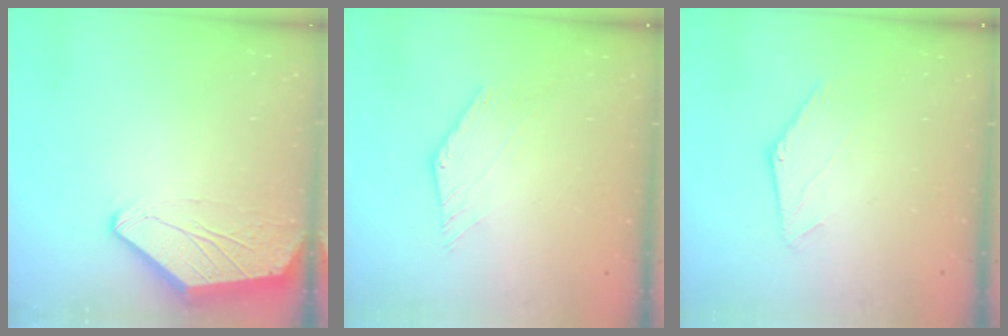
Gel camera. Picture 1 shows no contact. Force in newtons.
{"total": 1.0, "press": 1.0, "slide": 0.3}
{"total": 0.0}